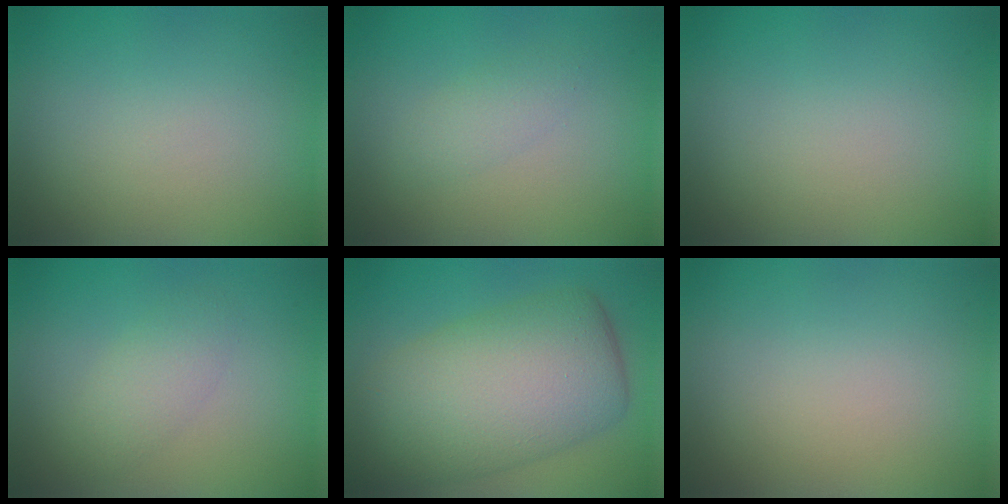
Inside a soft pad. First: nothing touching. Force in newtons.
{"total": 1.5, "press": 1.5, "slide": 0.1}
{"total": 0.0}
{"total": 2.1, "press": 2.1, "slide": 0.0}
{"total": 10.7, "press": 10.7, "slide": 0.3}
{"total": 0.0}